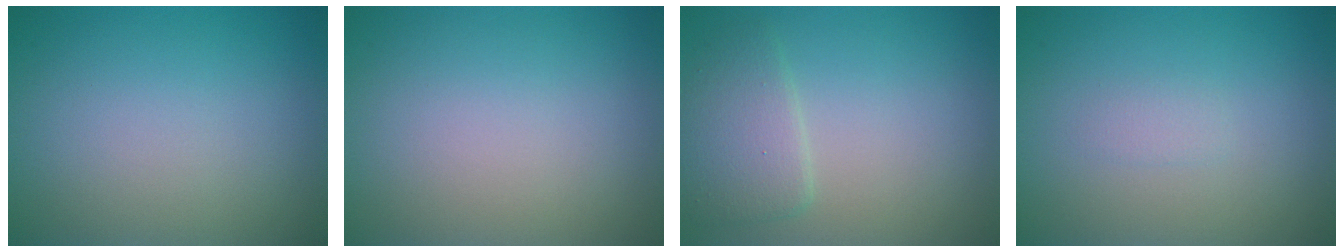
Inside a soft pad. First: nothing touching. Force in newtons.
{"total": 0.0}
{"total": 3.0, "press": 3.0, "slide": 0.0}
{"total": 0.7, "press": 0.6, "slide": 0.2}